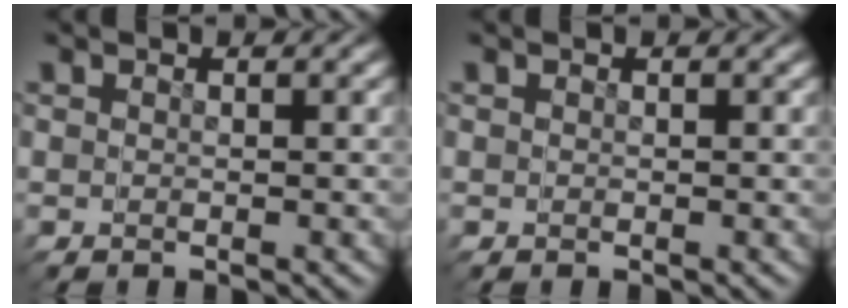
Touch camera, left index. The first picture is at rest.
{"total": 0.0}